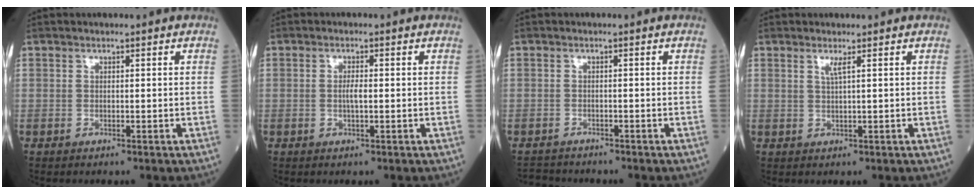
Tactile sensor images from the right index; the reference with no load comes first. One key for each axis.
{"total": 1.8, "fx": -0.1, "fy": 0.3, "fz": 1.7, "tx": -0.037, "ty": 0.001, "tz": -0.003}
{"total": 2.7, "fx": -2.6, "fy": 0.5, "fz": -0.3, "tx": 0.002, "ty": -0.011, "tz": -0.044}
{"total": 1.4, "fx": 0.7, "fy": -0.3, "fz": 1.2, "tx": -0.028, "ty": -0.004, "tz": 0.015}